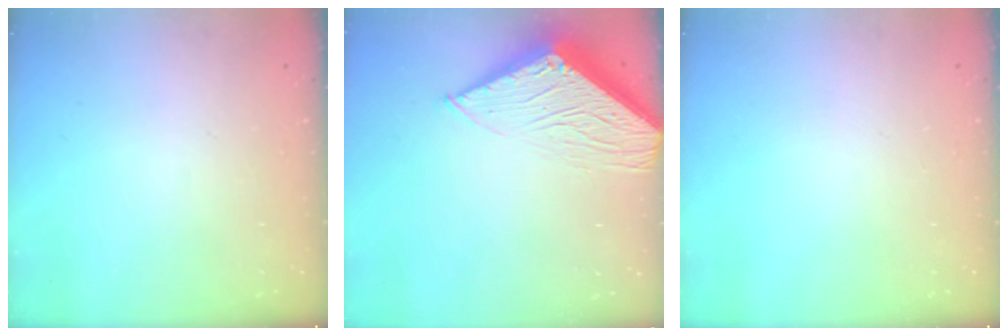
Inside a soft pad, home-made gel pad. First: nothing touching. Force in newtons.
{"total": 12.5, "press": 12.5, "slide": 1.0}
{"total": 0.0}